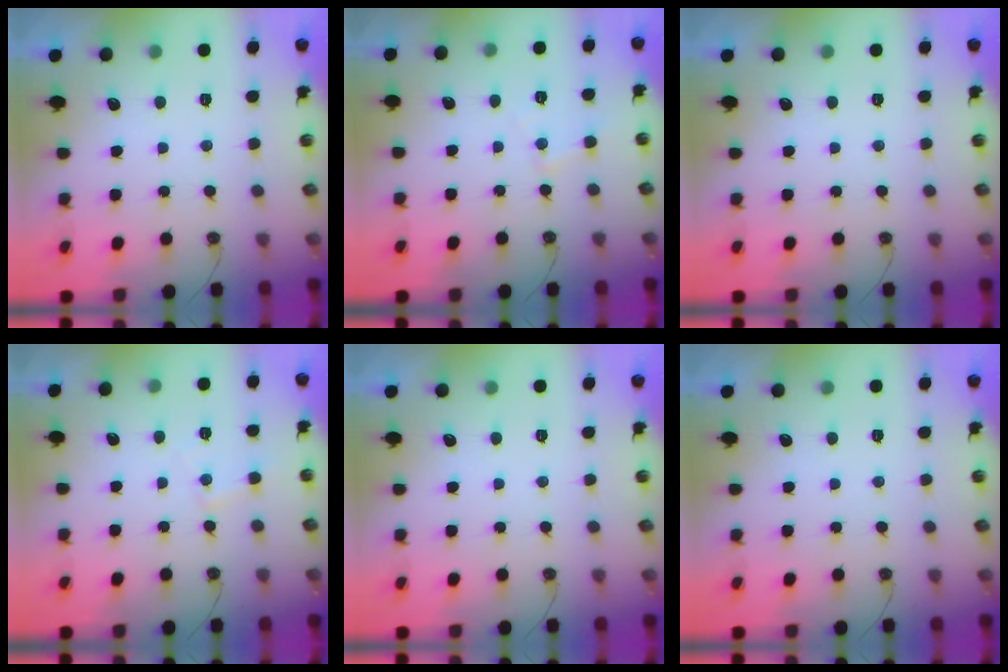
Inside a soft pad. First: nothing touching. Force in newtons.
{"total": 6.0, "press": 6.0, "slide": 0.6}
{"total": 0.0}
{"total": 4.9, "press": 4.9, "slide": 0.4}
{"total": 0.0}
{"total": 0.0}